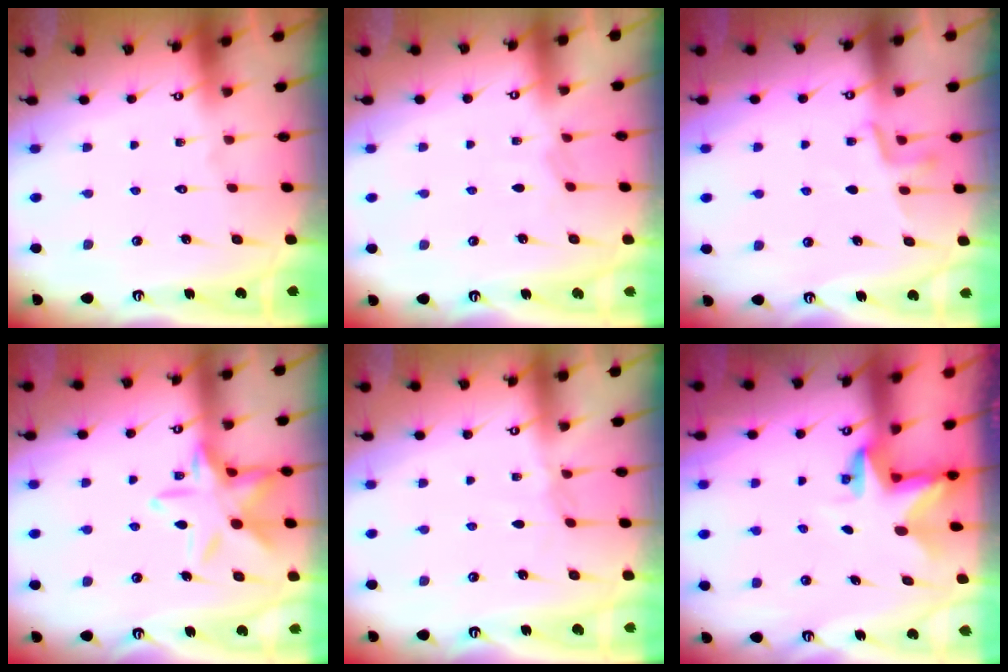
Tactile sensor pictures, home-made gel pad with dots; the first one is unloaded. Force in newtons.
{"total": 2.6, "press": 2.5, "slide": 0.5}
{"total": 5.6, "press": 5.5, "slide": 1.2}
{"total": 14.5, "press": 14.4, "slide": 1.0}
{"total": 3.5, "press": 3.4, "slide": 0.5}
{"total": 2.8, "press": 2.8, "slide": 0.3}